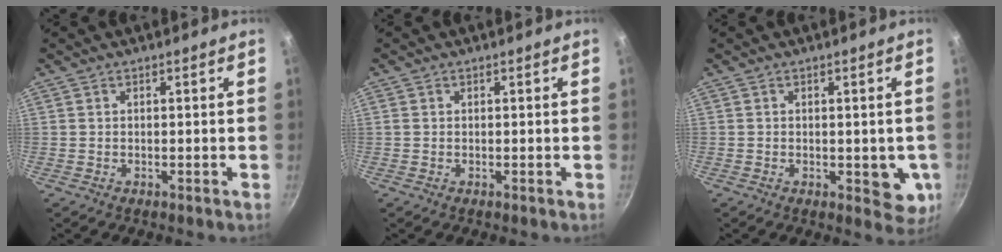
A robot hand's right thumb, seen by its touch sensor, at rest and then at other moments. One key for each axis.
{"total": 0.7, "fx": 0.2, "fy": 0.6, "fz": 0.3, "tx": -0.005, "ty": 0.003, "tz": 0.001}
{"total": 6.2, "fx": -0.9, "fy": 3.3, "fz": 5.2, "tx": -0.044, "ty": -0.014, "tz": -0.011}